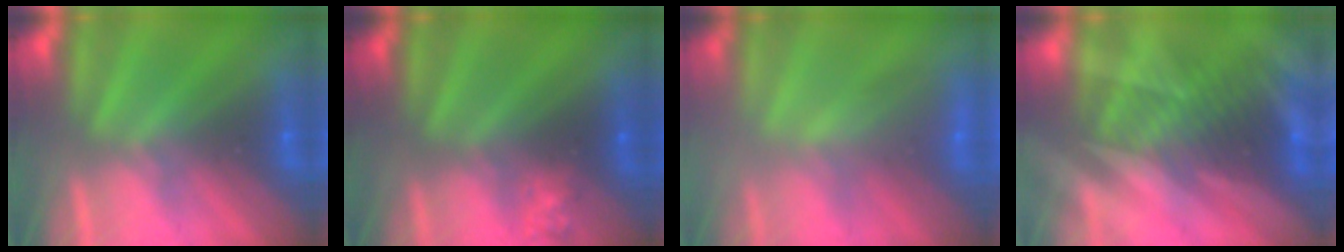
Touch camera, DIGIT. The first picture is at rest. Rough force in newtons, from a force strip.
{"total": 2.3}
{"total": 2.2}
{"total": 3.1}